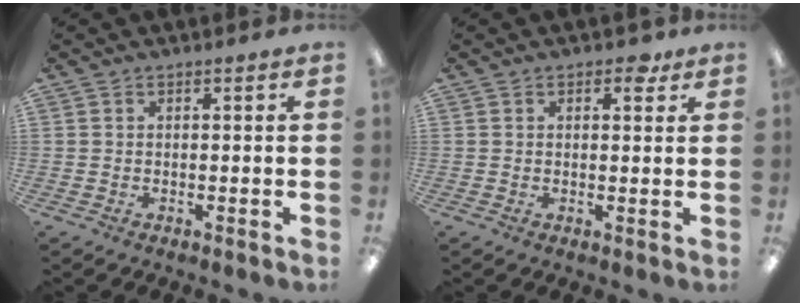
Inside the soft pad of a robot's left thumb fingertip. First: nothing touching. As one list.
[{"total": 3.5, "force": [1.8, 1.8, 2.3], "torque": [-0.017, -0.007, 0.025]}]